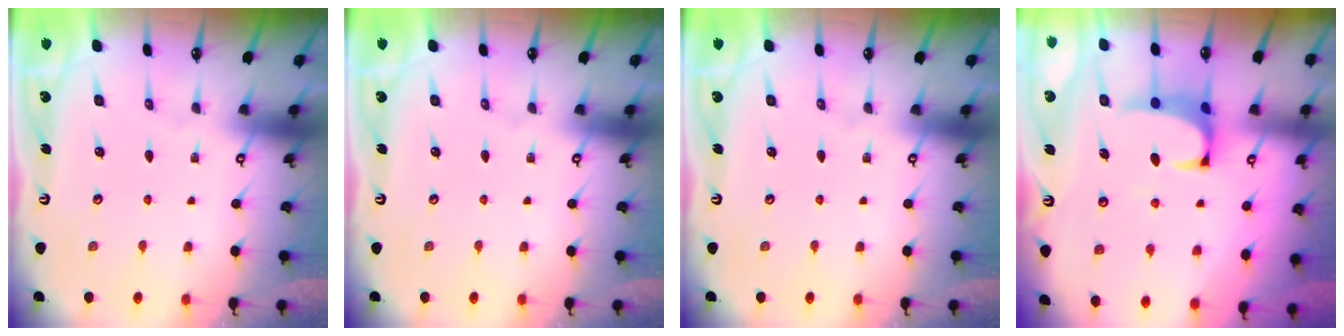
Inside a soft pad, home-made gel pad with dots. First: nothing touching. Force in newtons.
{"total": 0.0}
{"total": 0.0}
{"total": 1.3, "press": 1.2, "slide": 0.5}